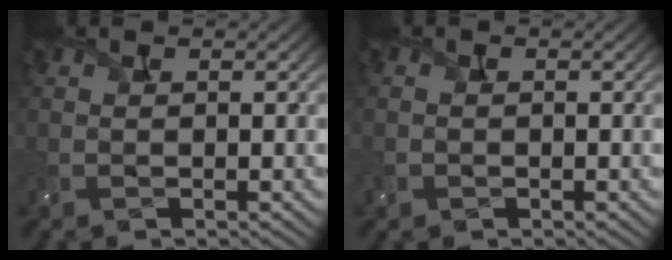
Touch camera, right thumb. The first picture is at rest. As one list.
[{"total": 0.7, "force": [-0.3, 0.7, 0.1], "torque": [0.003, -0.003, -0.007]}]